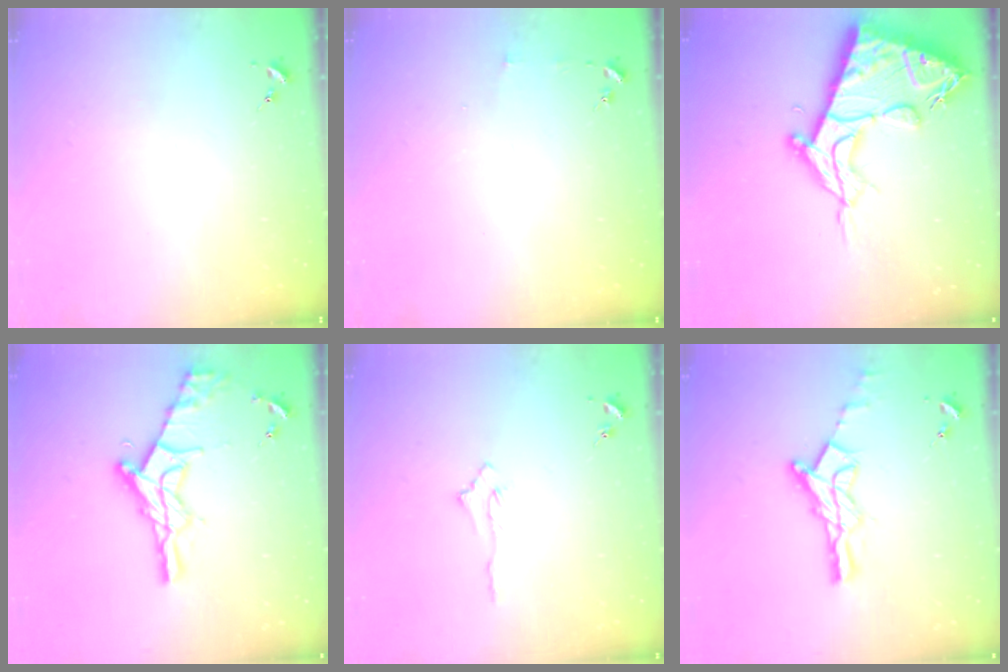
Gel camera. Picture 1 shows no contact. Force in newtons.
{"total": 3.0, "press": 3.0, "slide": 0.3}
{"total": 19.5, "press": 19.4, "slide": 1.8}
{"total": 19.0, "press": 18.9, "slide": 1.3}
{"total": 3.2, "press": 3.2, "slide": 0.4}
{"total": 14.2, "press": 14.1, "slide": 1.0}